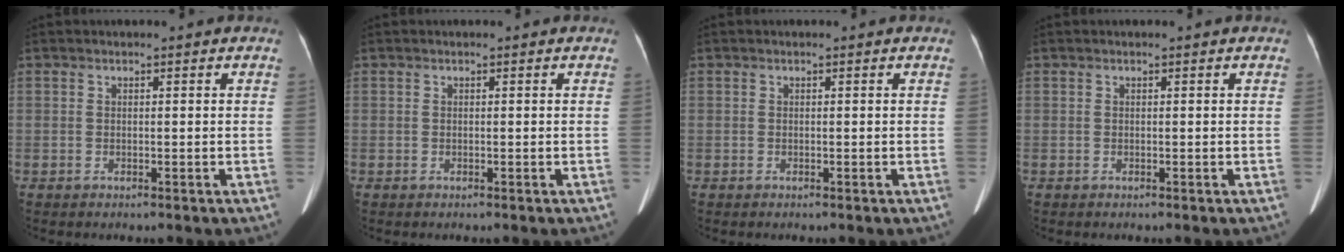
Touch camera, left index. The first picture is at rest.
{"total": 0.0}
{"total": 0.0}
{"total": 0.0}